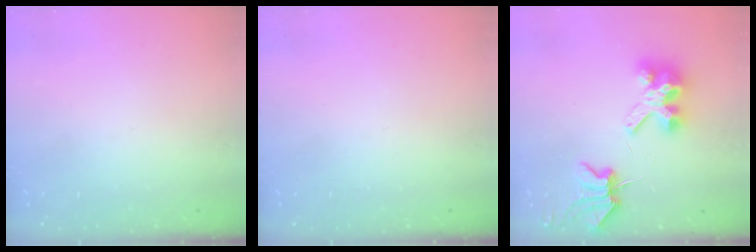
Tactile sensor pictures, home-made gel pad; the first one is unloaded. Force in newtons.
{"total": 0.0}
{"total": 7.1, "press": 7.0, "slide": 0.9}